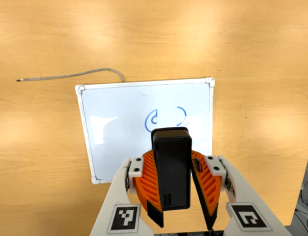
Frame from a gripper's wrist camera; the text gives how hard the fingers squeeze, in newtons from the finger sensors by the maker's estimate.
{"total": 10.1, "left": 10.0, "right": 10.2}